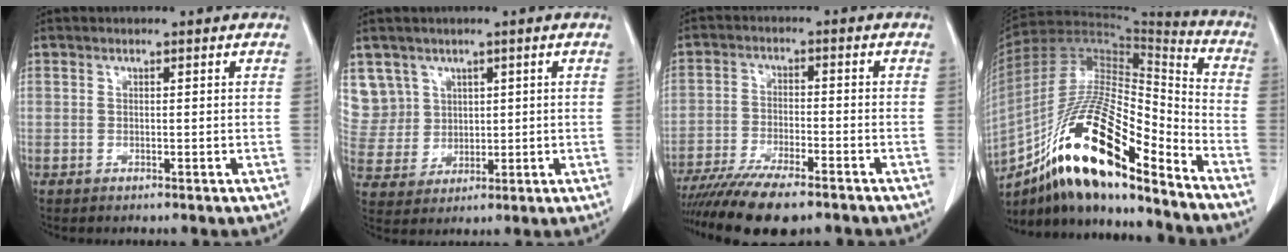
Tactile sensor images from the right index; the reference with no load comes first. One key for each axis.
{"total": 8.6, "fx": 4.2, "fy": 7.5, "fz": 0.0, "tx": -0.009, "ty": 0.027, "tz": 0.102}
{"total": 14.4, "fx": -11.6, "fy": 2.7, "fz": 8.1, "tx": -0.145, "ty": -0.026, "tz": -0.189}
{"total": 22.4, "fx": -13.9, "fy": 4.7, "fz": 16.9, "tx": -0.315, "ty": -0.007, "tz": -0.245}